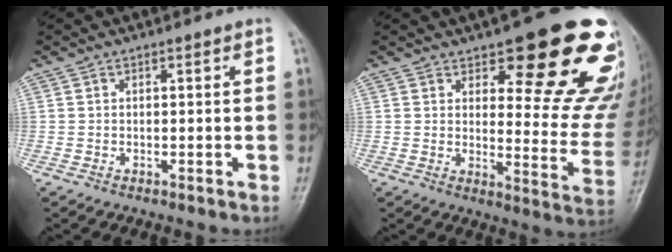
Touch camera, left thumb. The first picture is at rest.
{"total": 20.6, "force": [13.2, 6.6, 14.4], "torque": [-0.131, -0.083, 0.165]}